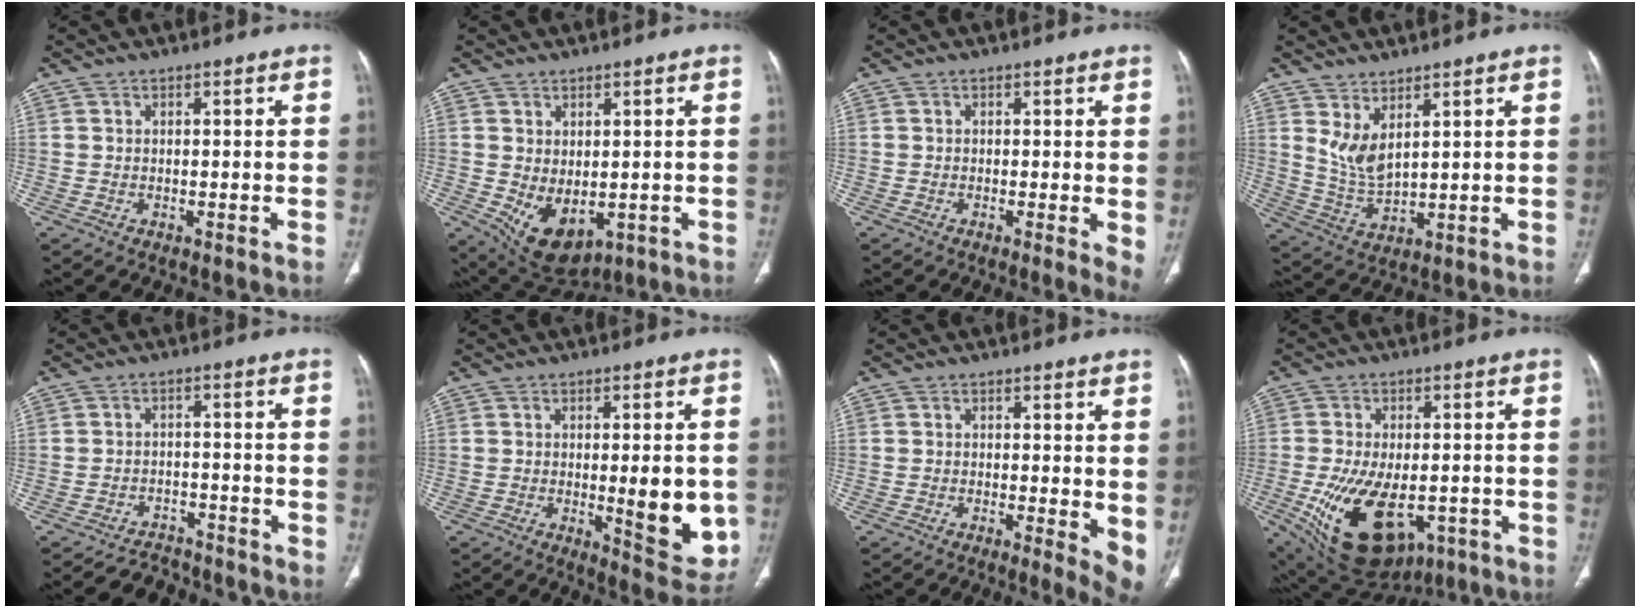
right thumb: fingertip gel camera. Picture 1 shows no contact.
{"total": 9.0, "force": [-1.5, 5.6, 6.9], "torque": [-0.101, -0.006, 0.005]}
{"total": 3.5, "force": [-0.1, 0.9, 3.4], "torque": [-0.042, -0.009, -0.007]}
{"total": 6.5, "force": [3.5, 2.4, 5.0], "torque": [-0.099, -0.035, 0.083]}
{"total": 5.2, "force": [-4.8, 2.0, -0.4], "torque": [0.004, 0.040, -0.075]}
{"total": 11.4, "force": [-1.1, 4.0, 10.6], "torque": [-0.112, -0.021, -0.004]}
{"total": 5.3, "force": [0.2, 1.7, 5.0], "torque": [-0.059, -0.012, 0.000]}
{"total": 19.5, "force": [-6.0, 11.3, 14.8], "torque": [-0.280, -0.009, -0.068]}